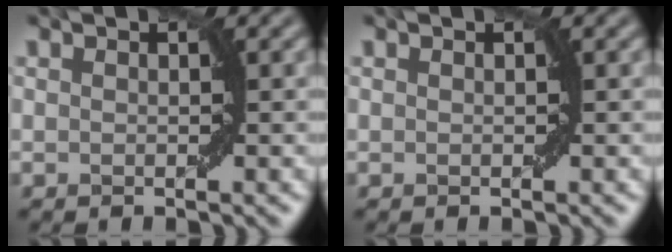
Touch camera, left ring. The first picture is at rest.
{"total": 0.0}